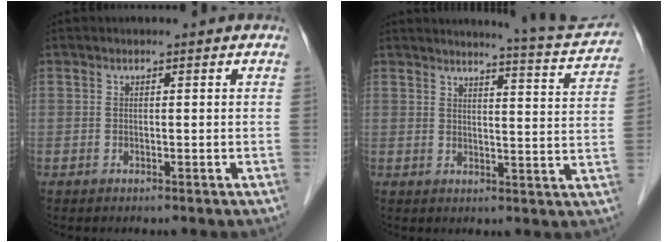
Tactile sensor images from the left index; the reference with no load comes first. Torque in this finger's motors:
{"motor_torque": [0.05, -0.07, 0.24, 0.05]}